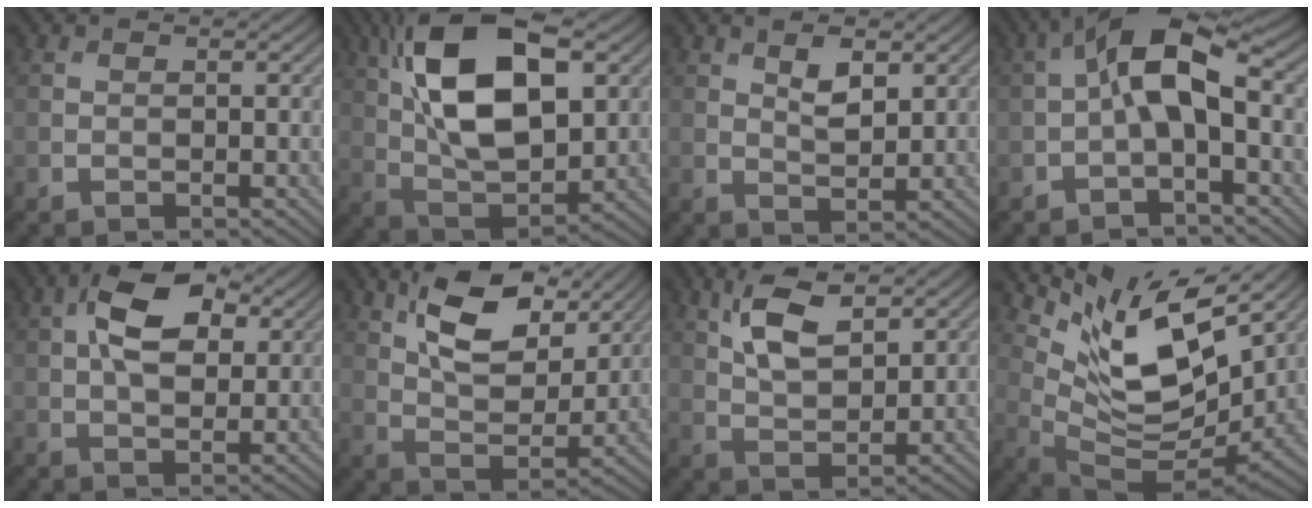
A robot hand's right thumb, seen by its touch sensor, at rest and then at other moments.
{"total": 16.9, "force": [5.4, 8.3, 13.8], "torque": [-0.274, 0.027, 0.085]}
{"total": 3.8, "force": [1.9, 1.7, 2.9], "torque": [-0.060, -0.003, 0.037]}
{"total": 7.7, "force": [-0.1, 3.0, 7.1], "torque": [-0.134, 0.023, -0.011]}
{"total": 9.1, "force": [2.9, 5.0, 7.1], "torque": [-0.136, 0.014, 0.043]}
{"total": 12.1, "force": [6.7, 5.5, 8.4], "torque": [-0.163, -0.002, 0.121]}
{"total": 7.4, "force": [3.7, 3.1, 5.6], "torque": [-0.123, 0.004, 0.074]}
{"total": 13.4, "force": [7.6, 4.7, 9.9], "torque": [-0.199, -0.001, 0.157]}